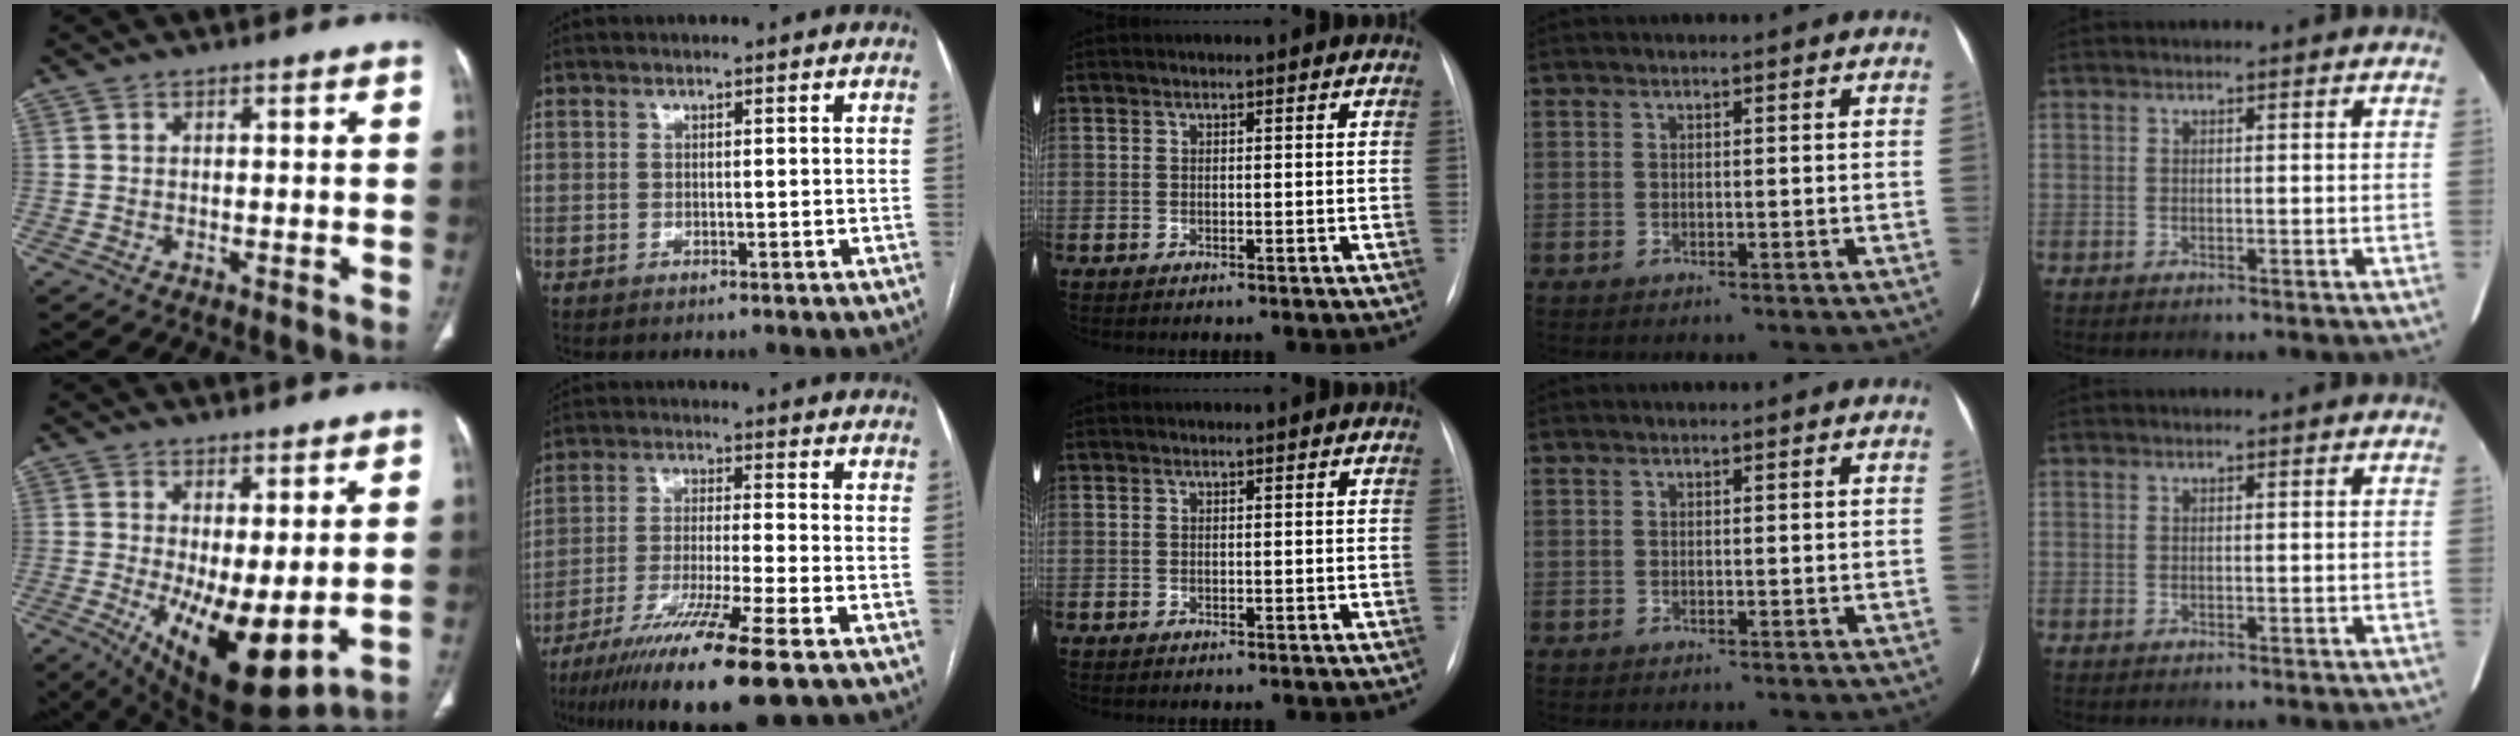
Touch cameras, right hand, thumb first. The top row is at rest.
{"thumb": {"total": 14.4, "force": [-1.8, 5.4, 13.3], "torque": [-0.214, -0.032, -0.006]}, "index": {"total": 15.0, "force": [-9.8, -0.5, 11.4], "torque": [-0.205, -0.043, -0.168]}}